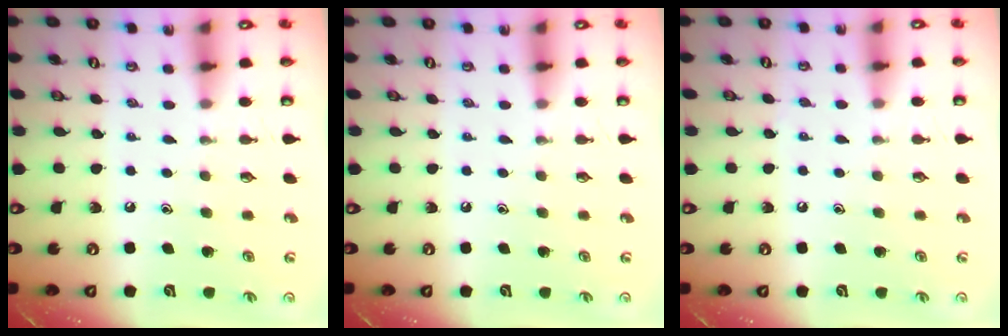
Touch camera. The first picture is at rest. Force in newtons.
{"total": 0.0}
{"total": 3.0, "press": 2.9, "slide": 0.3}